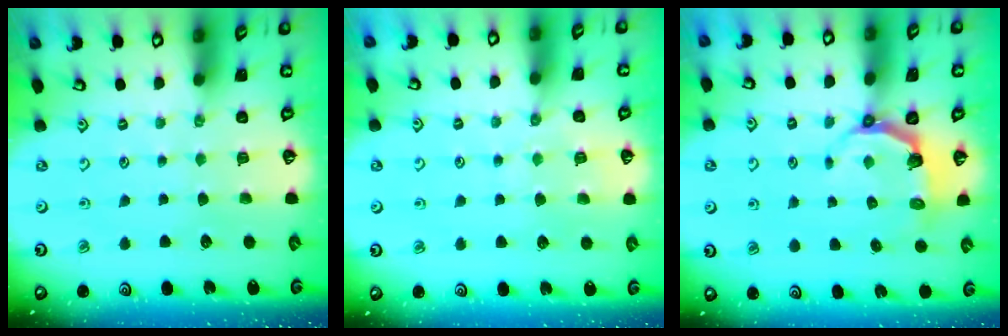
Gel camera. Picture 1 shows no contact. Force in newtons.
{"total": 6.3, "press": 6.2, "slide": 0.6}
{"total": 4.3, "press": 2.8, "slide": 3.3}